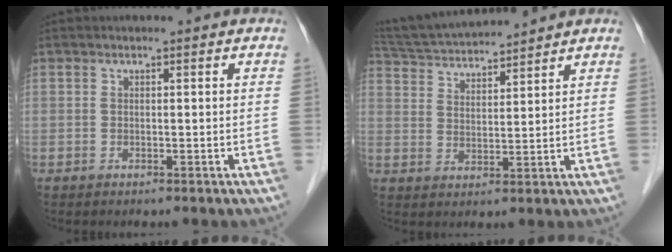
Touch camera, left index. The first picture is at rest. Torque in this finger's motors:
{"motor_torque": [-0.08, -0.68, 0.30, 0.08]}